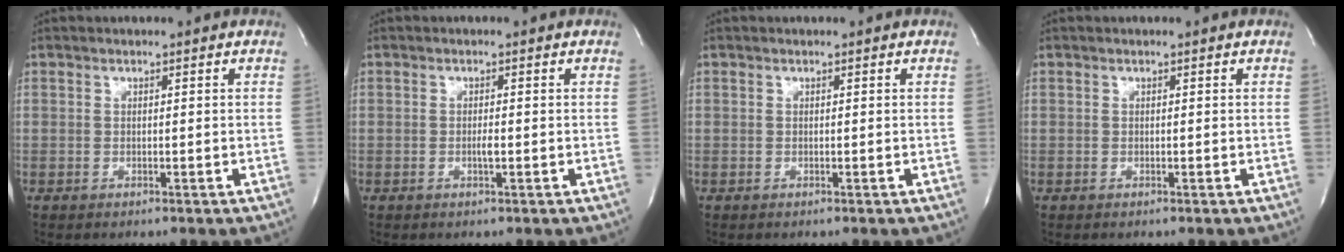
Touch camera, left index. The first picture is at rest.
{"total": 1.1, "force": [-0.3, 0.1, 1.1], "torque": [-0.023, -0.001, -0.005]}
{"total": 0.0}
{"total": 0.0}